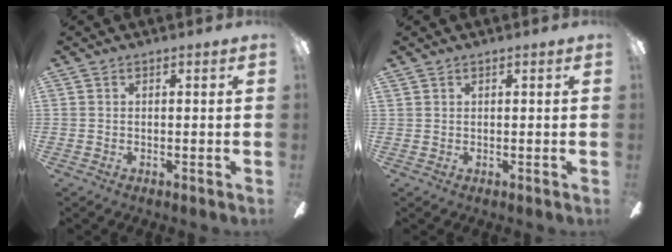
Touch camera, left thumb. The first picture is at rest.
{"total": 0.5, "force": [0.4, 0.3, 0.0], "torque": [0.000, 0.002, 0.006]}